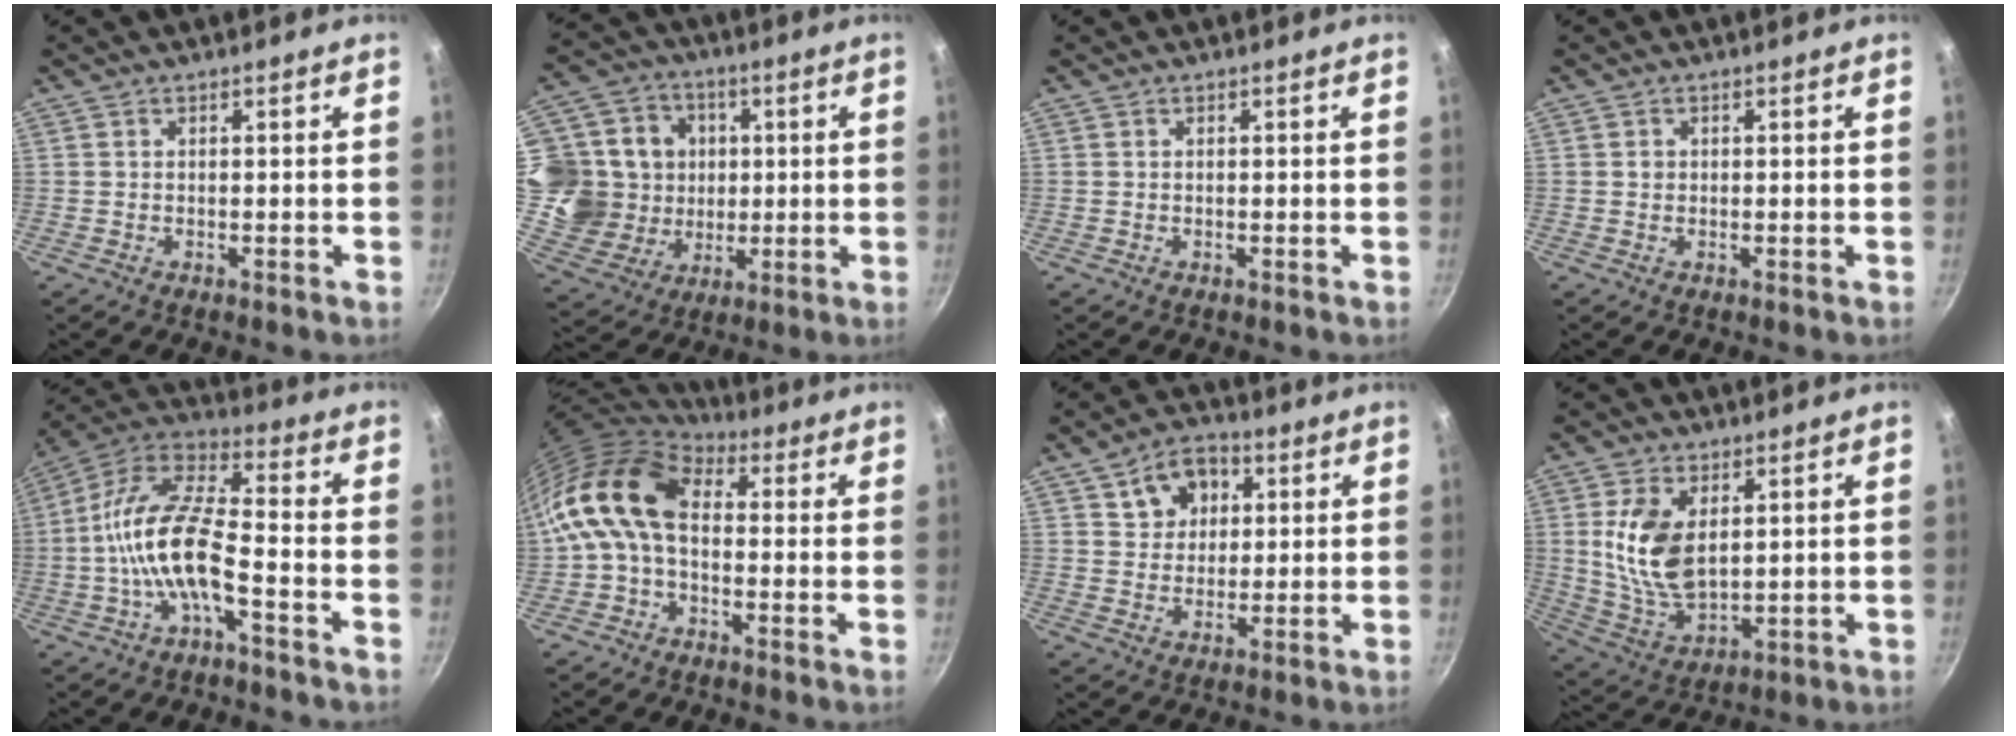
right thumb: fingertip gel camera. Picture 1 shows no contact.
{"total": 17.7, "force": [2.1, 15.8, 7.6], "torque": [-0.123, 0.005, 0.042]}
{"total": 0.0}
{"total": 0.8, "force": [0.1, 0.7, 0.2], "torque": [-0.001, 0.003, 0.001]}
{"total": 14.3, "force": [-4.3, 5.2, 12.6], "torque": [-0.246, 0.048, -0.096]}
{"total": 13.3, "force": [0.1, 8.5, 10.1], "torque": [-0.177, 0.029, -0.019]}
{"total": 8.5, "force": [3.1, 6.6, 4.3], "torque": [-0.038, 0.002, 0.046]}
{"total": 12.3, "force": [2.7, 7.2, 9.6], "torque": [-0.180, -0.023, 0.063]}